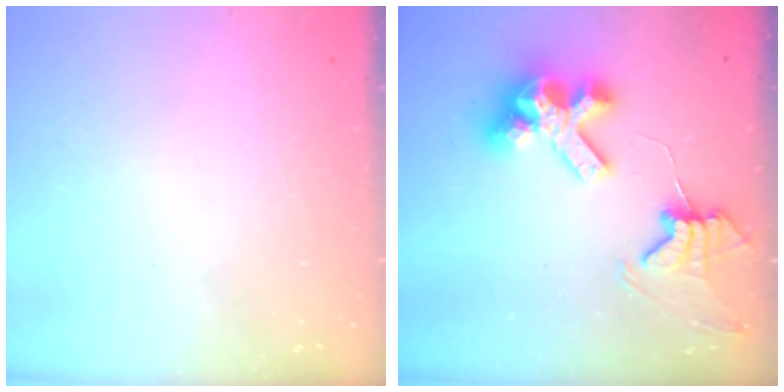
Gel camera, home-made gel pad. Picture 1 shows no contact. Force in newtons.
{"total": 11.7, "press": 11.6, "slide": 1.3}